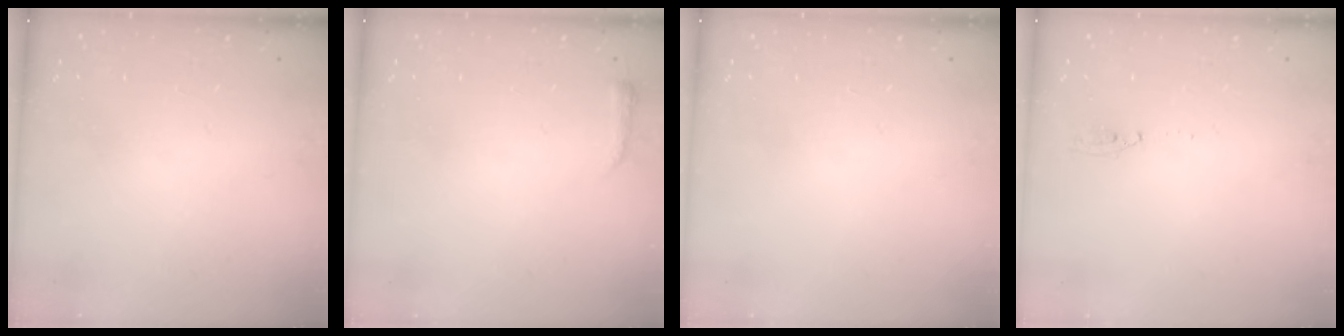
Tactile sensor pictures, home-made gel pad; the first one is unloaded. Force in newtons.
{"total": 3.6, "press": 3.5, "slide": 0.6}
{"total": 0.0}
{"total": 4.3, "press": 4.1, "slide": 1.3}